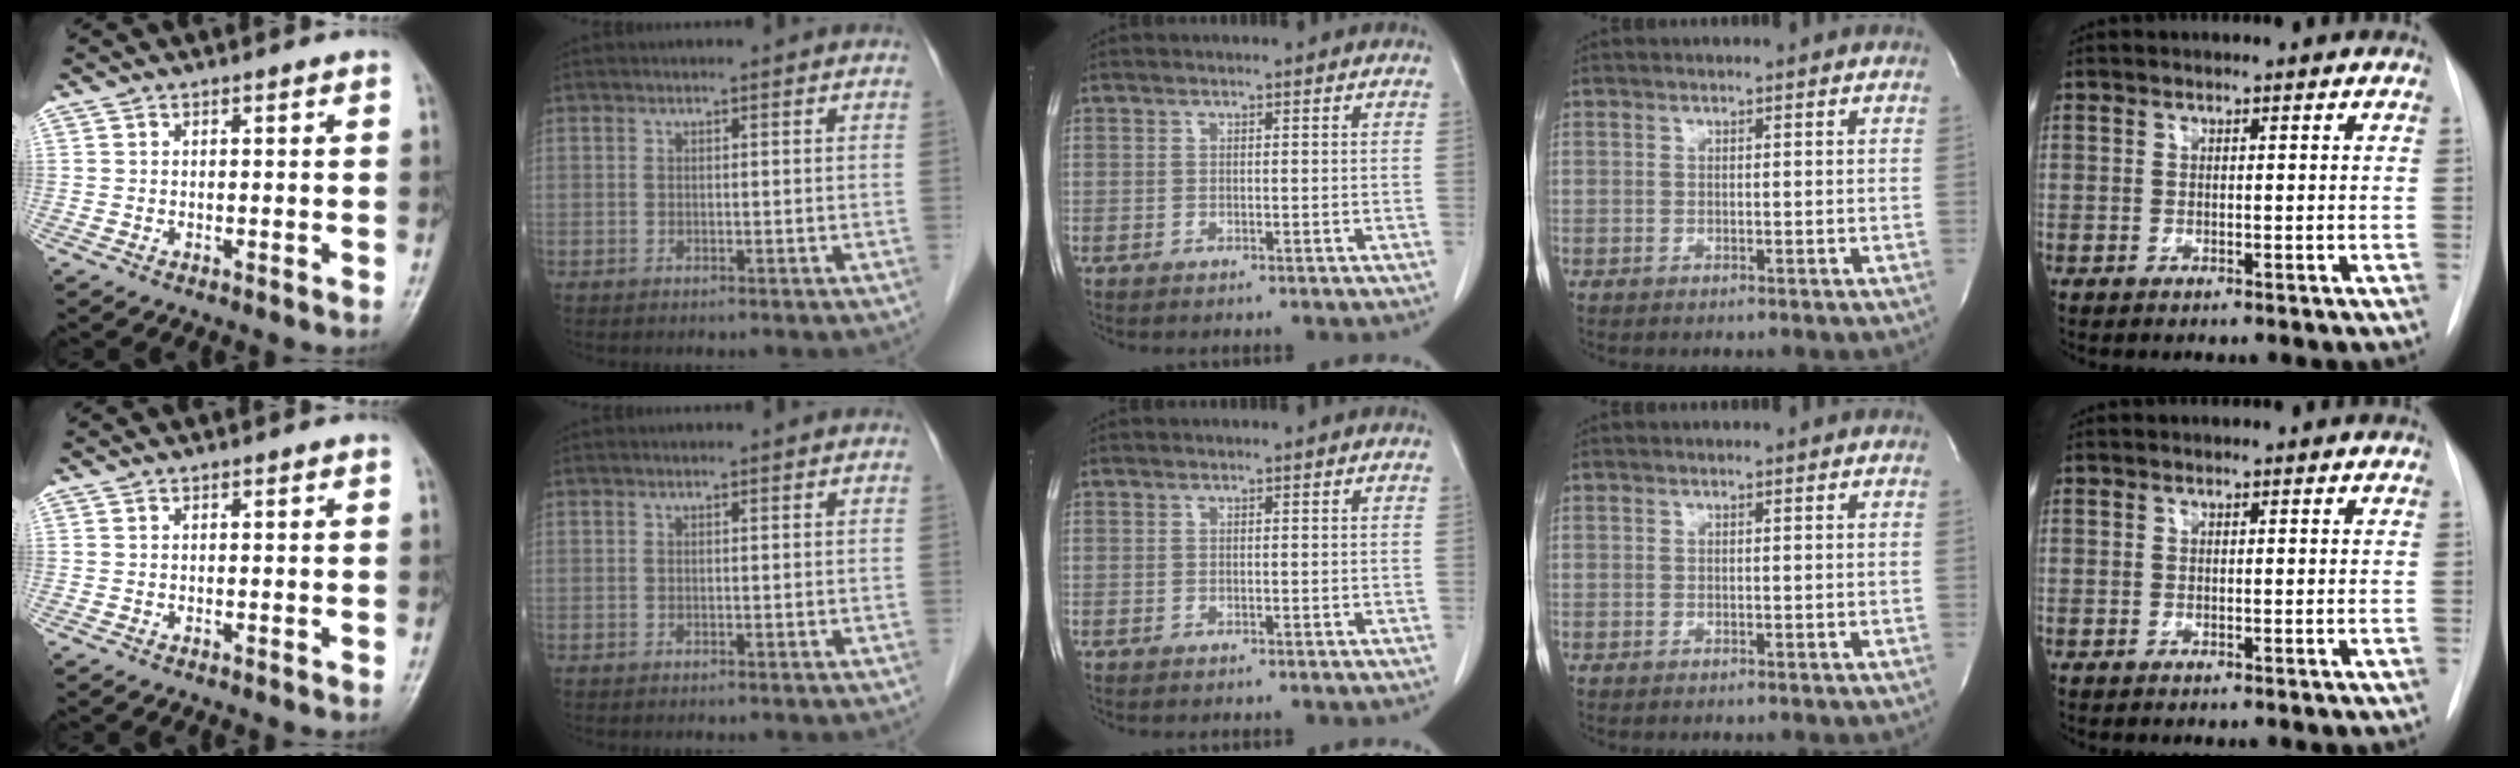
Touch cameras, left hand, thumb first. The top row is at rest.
{}